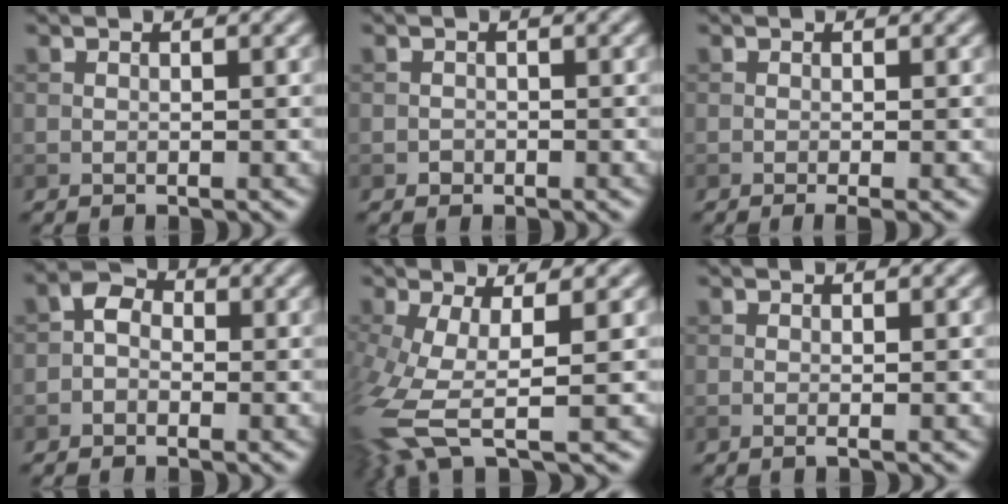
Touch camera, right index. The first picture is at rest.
{"total": 0.6, "force": [-0.3, 0.5, 0.0], "torque": [0.005, -0.004, -0.006]}
{"total": 1.4, "force": [-0.5, 0.3, 1.3], "torque": [-0.020, -0.007, -0.010]}
{"total": 2.1, "force": [-0.7, 1.5, 1.1], "torque": [-0.017, 0.009, -0.021]}
{"total": 7.8, "force": [-2.5, 2.5, 7.0], "torque": [-0.172, -0.012, -0.053]}
{"total": 0.6, "force": [-0.2, 0.0, 0.6], "torque": [-0.012, -0.006, -0.003]}